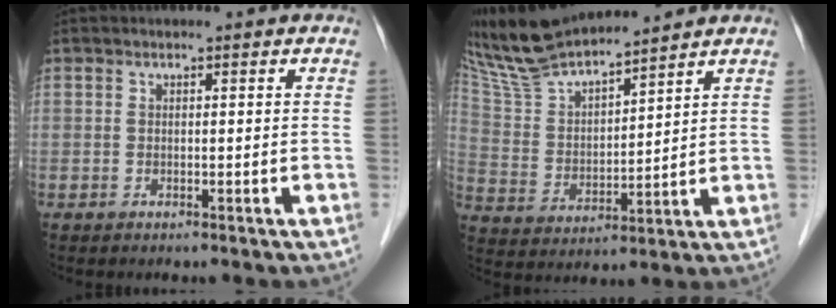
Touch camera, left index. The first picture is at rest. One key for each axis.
{"total": 13.3, "fx": 12.4, "fy": 1.0, "fz": 4.8, "tx": -0.107, "ty": 0.016, "tz": 0.248}